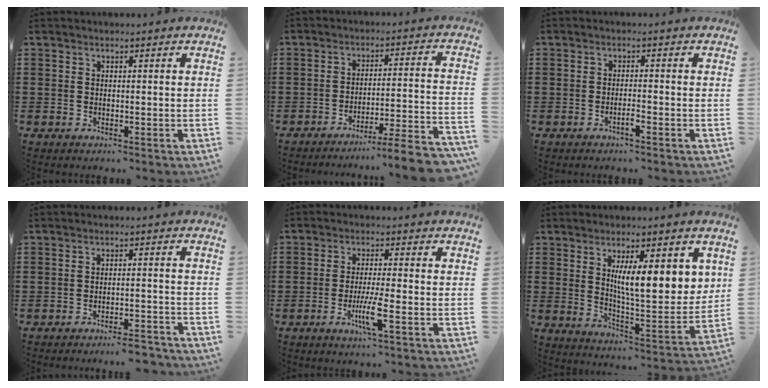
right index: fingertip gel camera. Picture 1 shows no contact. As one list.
[{"total": 6.1, "force": [-5.2, -0.6, 3.0], "torque": [-0.043, -0.013, -0.103]}, {"total": 1.6, "force": [-1.0, 0.0, 1.2], "torque": [-0.022, -0.002, -0.018]}, {"total": 3.5, "force": [-3.4, -0.2, 0.9], "torque": [-0.017, -0.002, -0.069]}, {"total": 5.1, "force": [-2.1, 0.3, 4.7], "torque": [-0.091, -0.015, -0.039]}, {"total": 9.7, "force": [3.5, 2.5, 8.7], "torque": [-0.140, -0.017, 0.052]}]